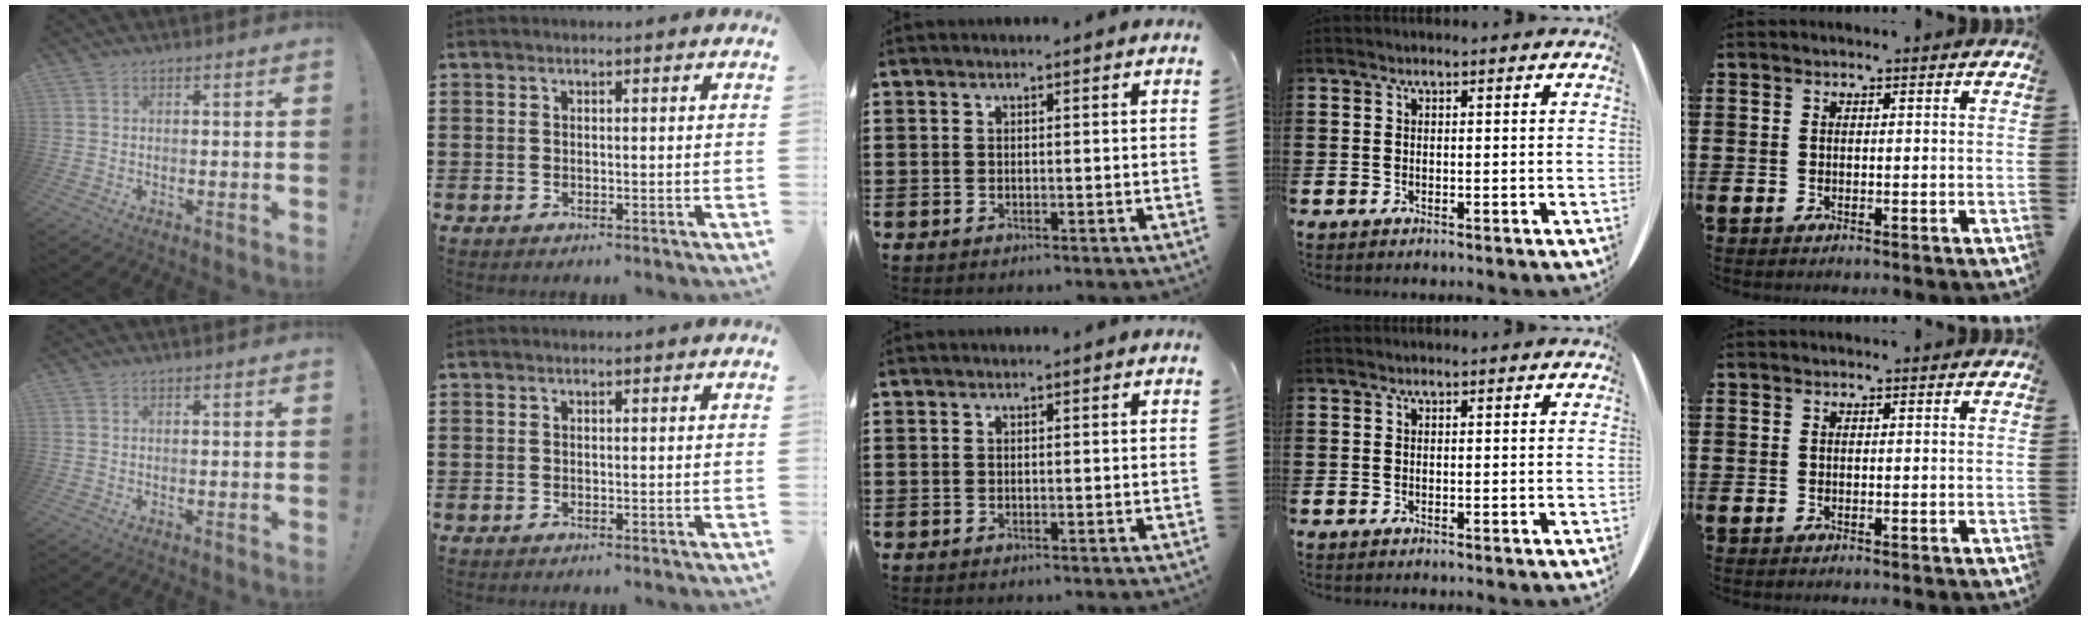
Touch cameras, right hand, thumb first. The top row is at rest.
{}